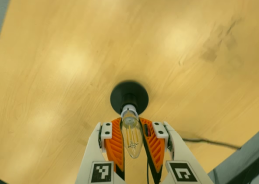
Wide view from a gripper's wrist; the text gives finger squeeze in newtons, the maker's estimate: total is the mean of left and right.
{"total": 21.7, "left": 20.3, "right": 23.1}